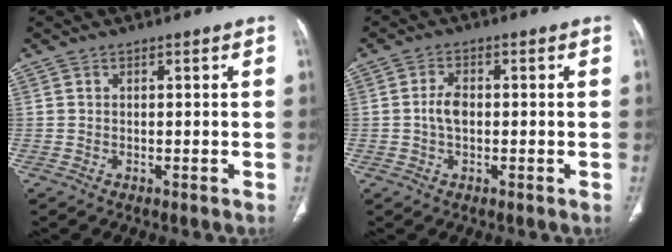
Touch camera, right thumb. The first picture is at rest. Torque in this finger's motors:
{"motor_torque": [0.51, 1.61, 0.74, -0.56, 0.02]}